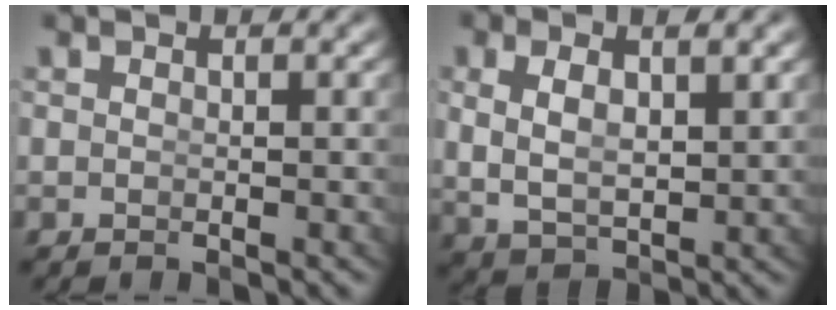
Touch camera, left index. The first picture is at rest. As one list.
[{"total": 5.7, "force": [0.6, 4.1, 3.9], "torque": [-0.087, -0.017, 0.025]}]